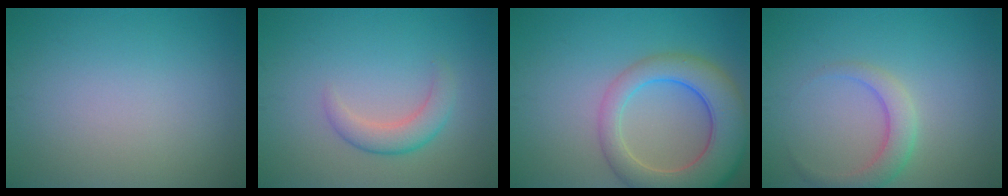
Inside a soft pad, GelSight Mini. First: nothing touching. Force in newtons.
{"total": 2.1, "press": 2.0, "slide": 0.2}
{"total": 8.1, "press": 8.0, "slide": 0.8}
{"total": 2.9, "press": 2.9, "slide": 0.1}